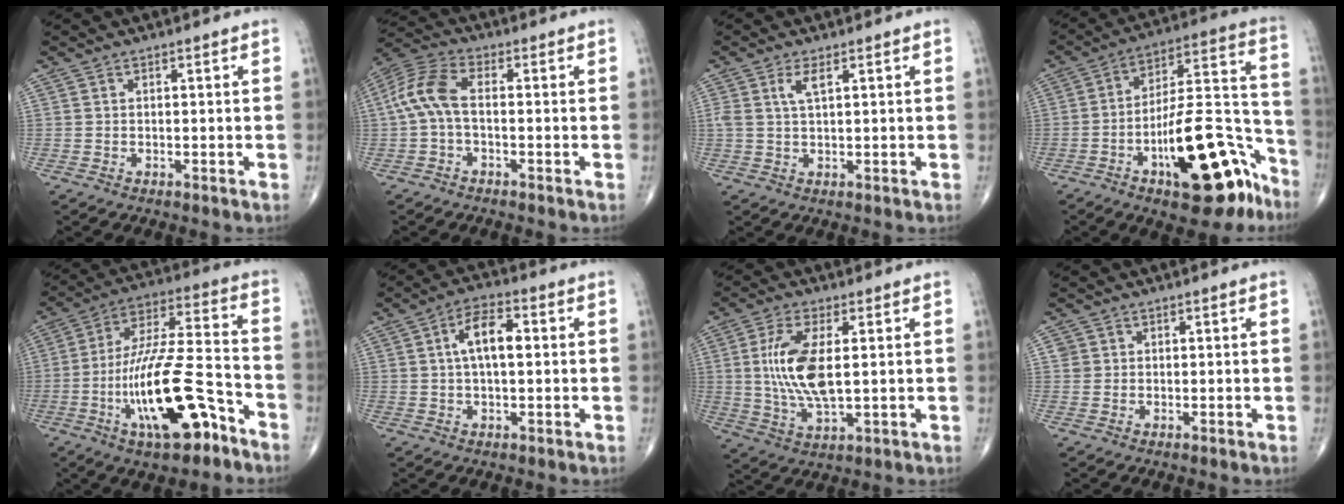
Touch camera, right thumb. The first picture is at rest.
{"total": 8.0, "force": [-0.5, 3.9, 6.9], "torque": [-0.161, 0.028, -0.019]}
{"total": 2.9, "force": [1.2, 0.9, 2.5], "torque": [-0.056, -0.001, 0.029]}
{"total": 22.8, "force": [-11.7, 8.5, 17.6], "torque": [-0.209, 0.097, -0.172]}
{"total": 20.3, "force": [-8.8, 6.8, 17.0], "torque": [-0.312, 0.058, -0.144]}
{"total": 7.6, "force": [1.1, 3.4, 6.6], "torque": [-0.114, 0.016, 0.014]}
{"total": 11.7, "force": [1.3, 4.7, 10.6], "torque": [-0.220, -0.013, 0.030]}
{"total": 1.5, "force": [0.4, 1.5, 0.2], "torque": [0.009, 0.001, 0.004]}